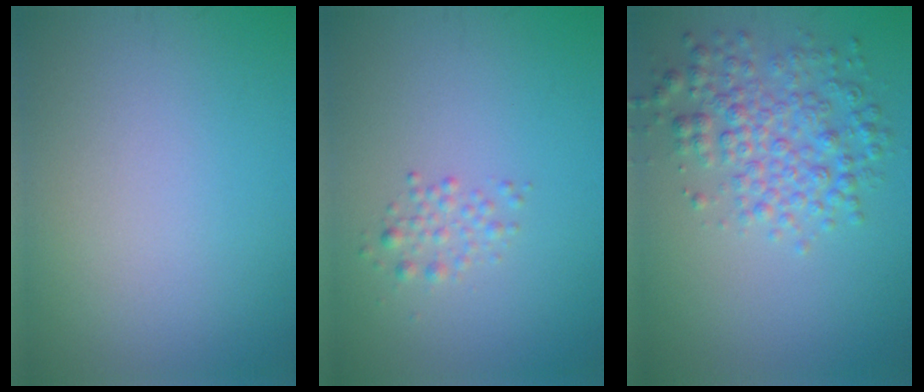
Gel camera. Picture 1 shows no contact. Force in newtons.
{"total": 1.4, "press": 1.4, "slide": 0.0}
{"total": 4.4, "press": 4.4, "slide": 0.1}